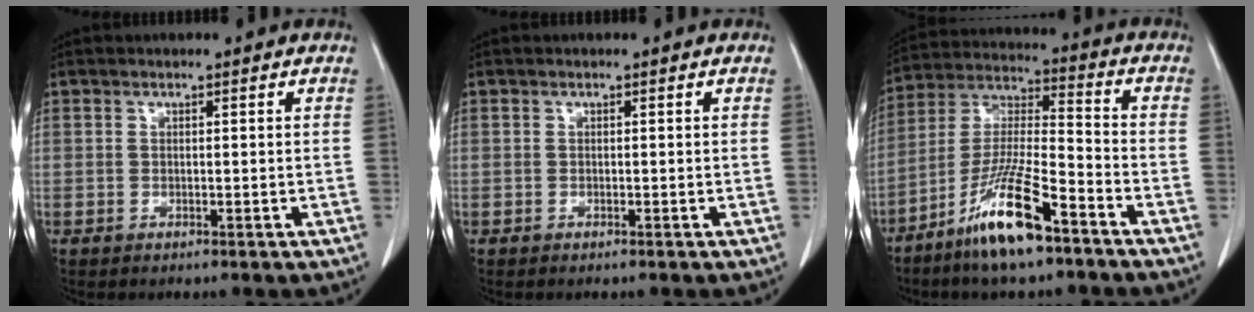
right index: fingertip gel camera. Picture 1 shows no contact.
{"total": 0.0}
{"total": 13.9, "force": [-8.7, 1.6, 10.7], "torque": [-0.216, -0.022, -0.165]}